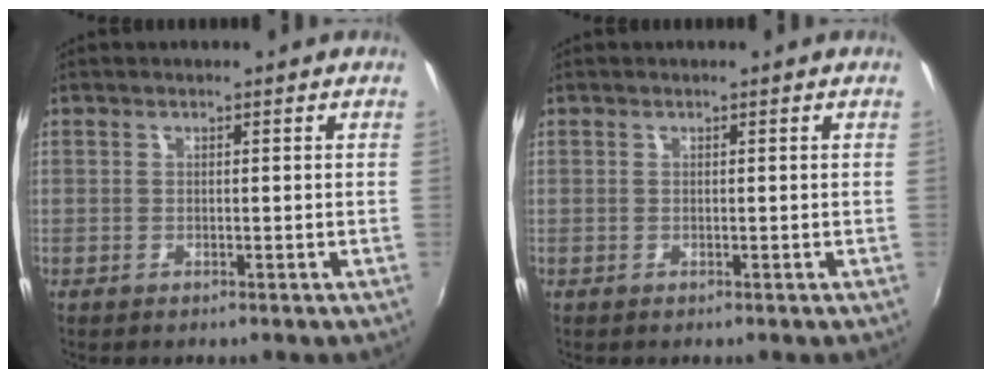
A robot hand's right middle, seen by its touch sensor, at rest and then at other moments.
{"total": 0.0}